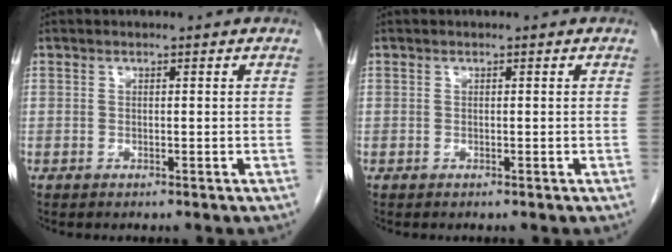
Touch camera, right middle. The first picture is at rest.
{"total": 0.0}